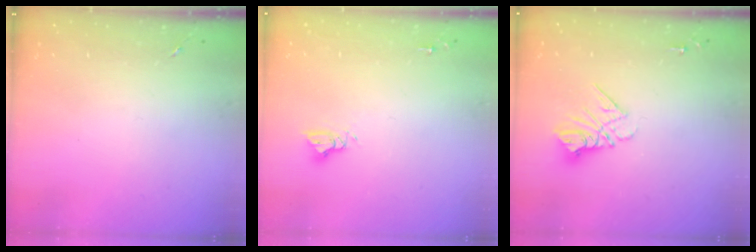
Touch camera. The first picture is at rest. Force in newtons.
{"total": 4.9, "press": 4.9, "slide": 0.3}
{"total": 9.8, "press": 9.7, "slide": 0.8}